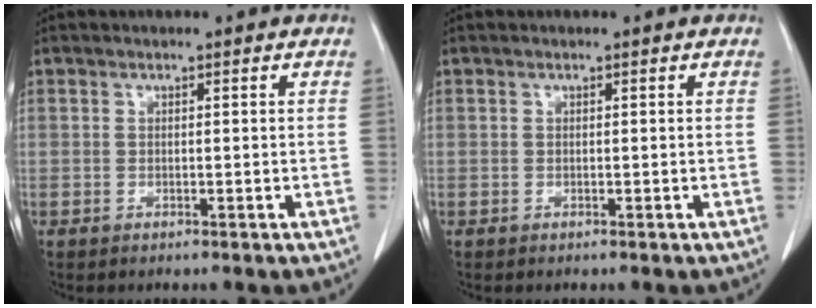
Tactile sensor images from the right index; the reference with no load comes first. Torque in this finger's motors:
{"motor_torque": [0.00, 0.00, 0.01, 0.00]}